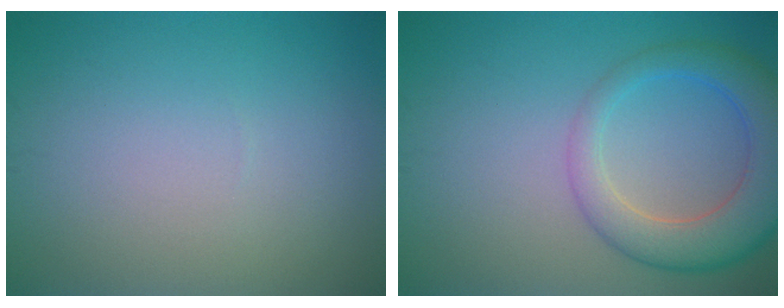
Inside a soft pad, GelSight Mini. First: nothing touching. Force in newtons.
{"total": 6.4, "press": 6.4, "slide": 0.3}